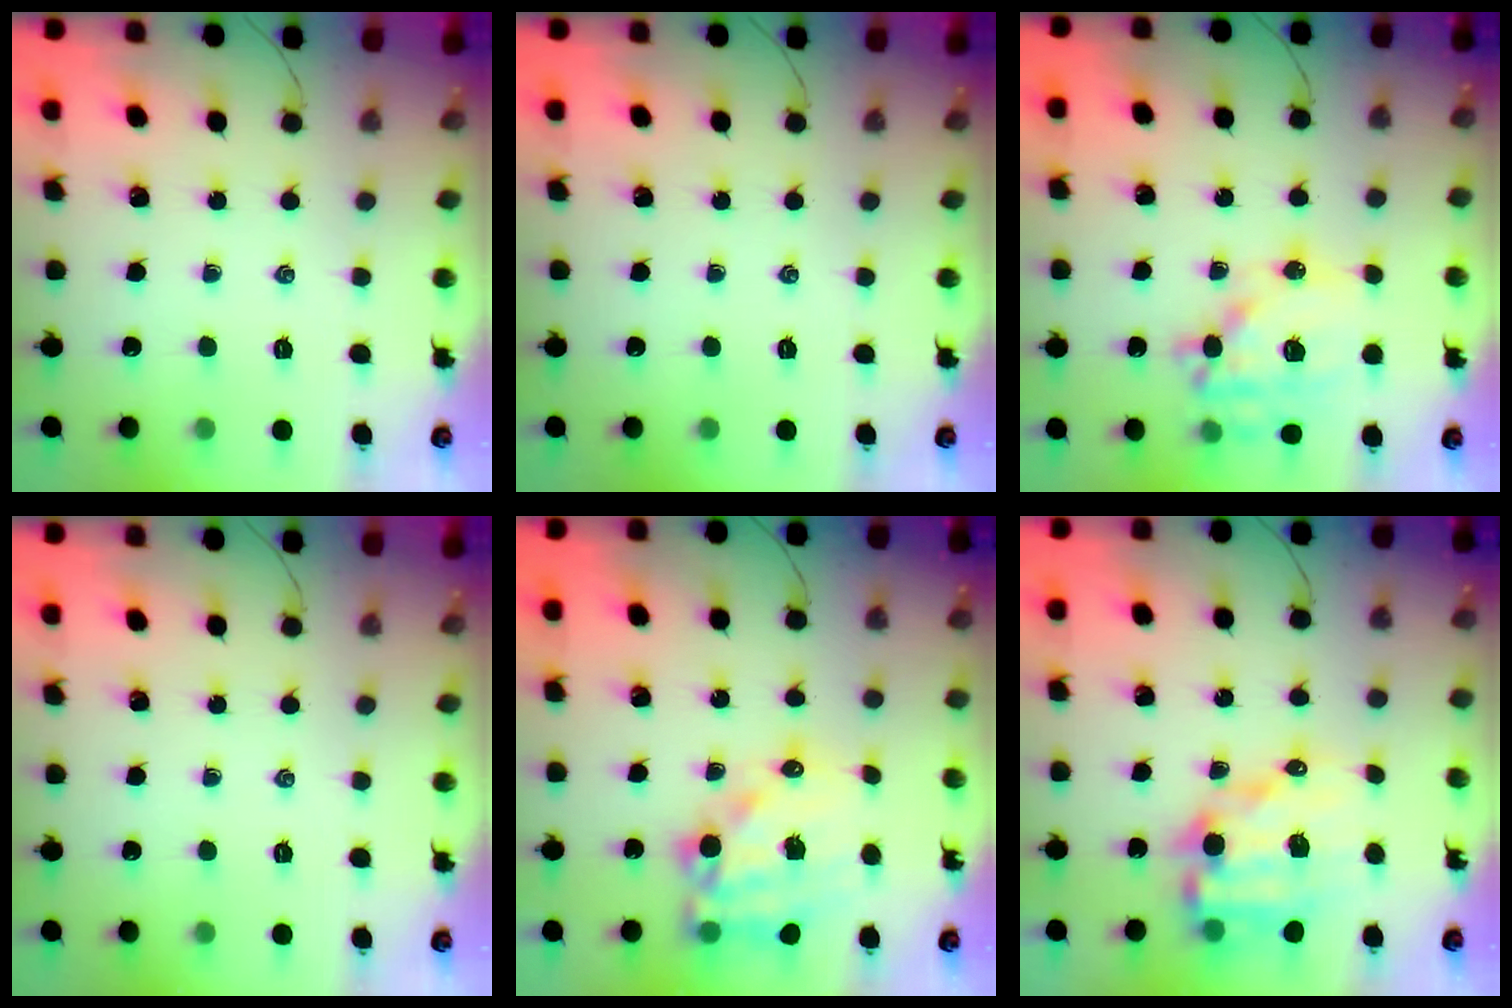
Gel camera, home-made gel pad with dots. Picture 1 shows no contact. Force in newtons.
{"total": 0.0}
{"total": 17.6, "press": 17.2, "slide": 3.4}
{"total": 0.0}
{"total": 15.5, "press": 15.1, "slide": 3.7}
{"total": 11.3, "press": 10.9, "slide": 2.7}